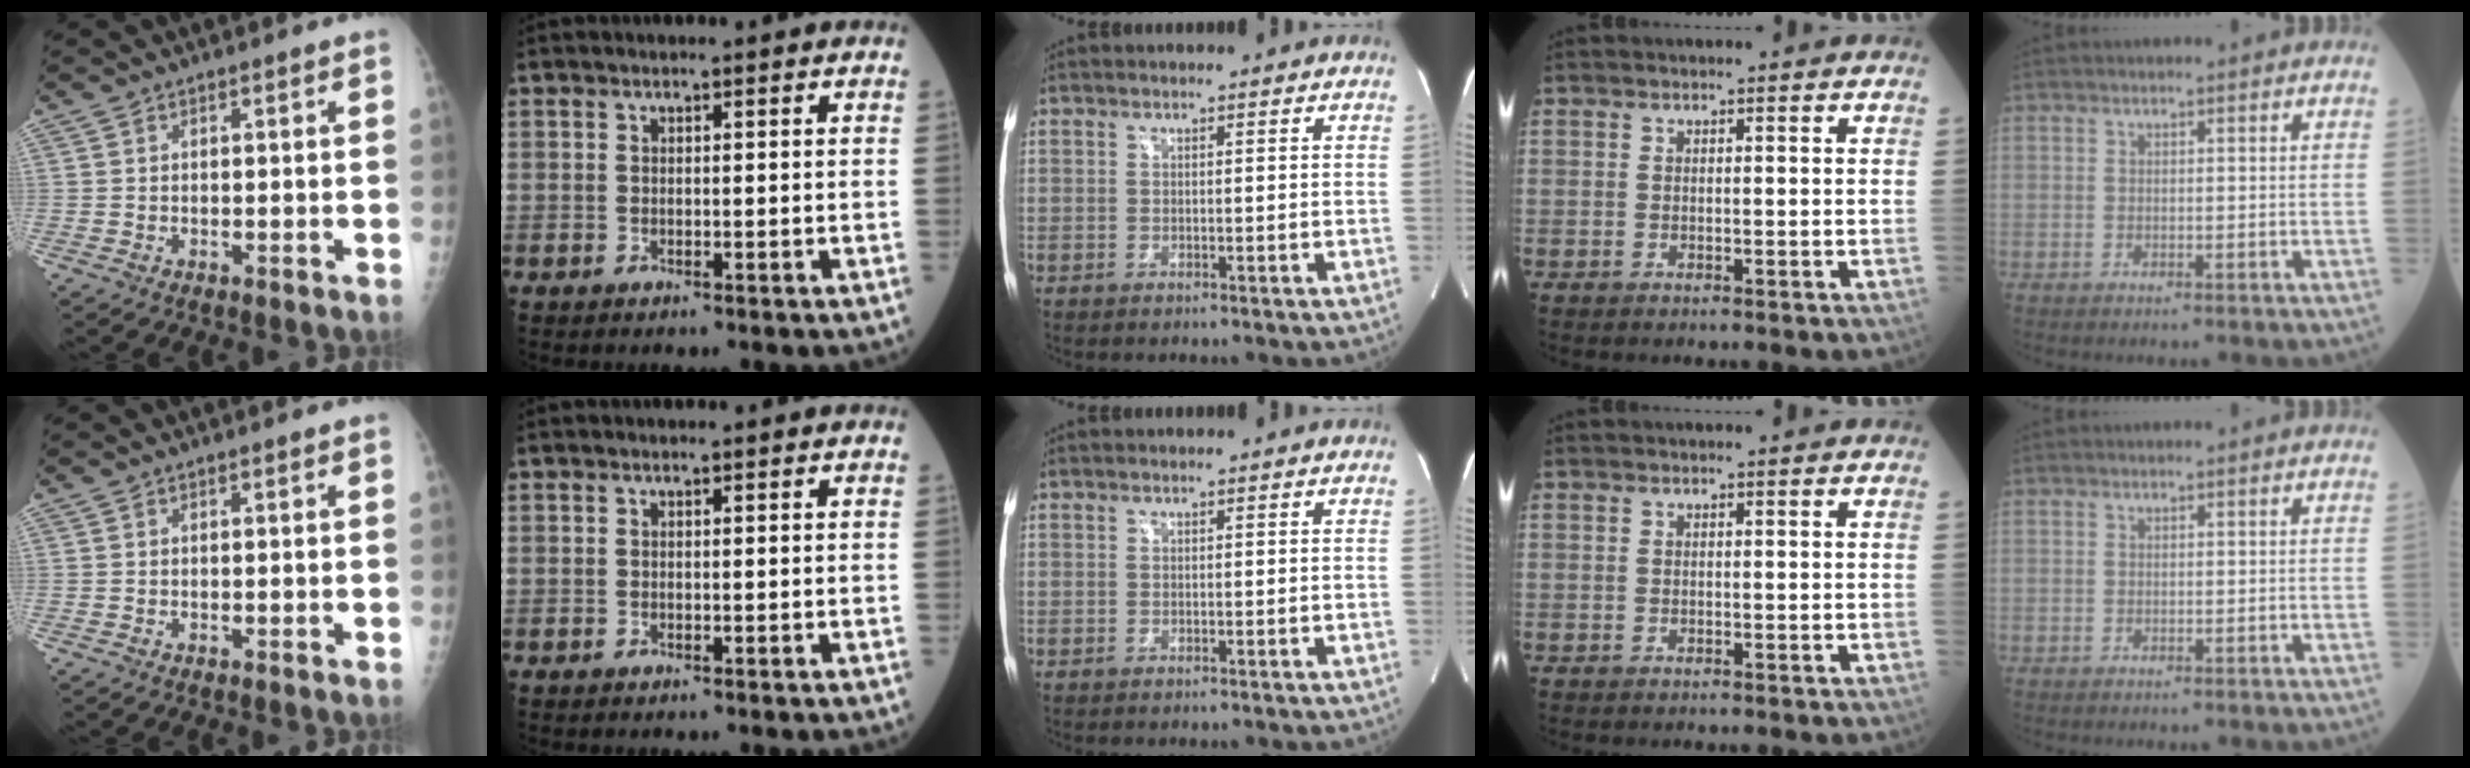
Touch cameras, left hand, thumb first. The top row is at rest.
{}